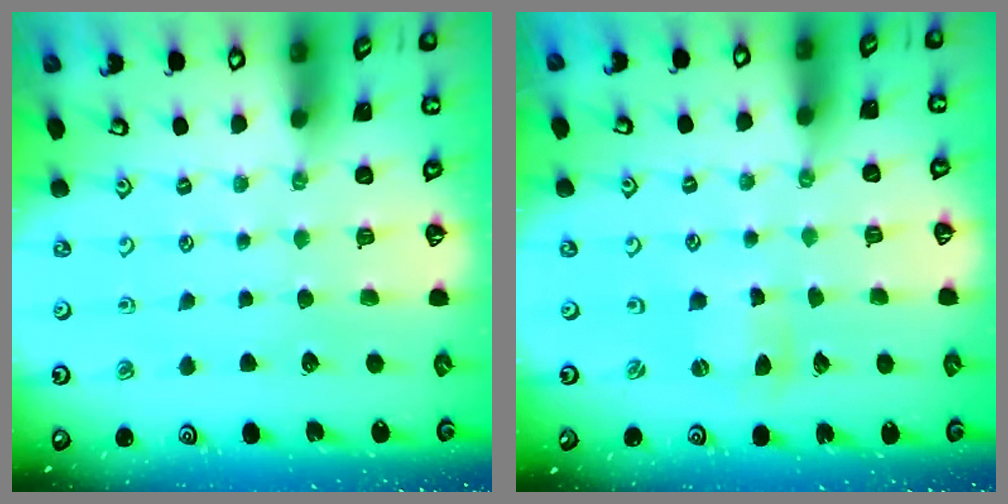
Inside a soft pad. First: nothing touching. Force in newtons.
{"total": 1.2, "press": 1.2, "slide": 0.3}